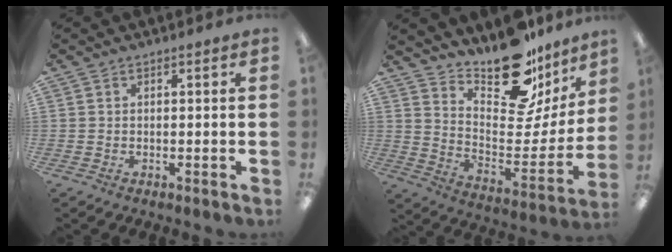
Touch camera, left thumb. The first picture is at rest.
{"total": 20.1, "force": [17.3, 6.6, 7.8], "torque": [-0.102, -0.140, 0.293]}